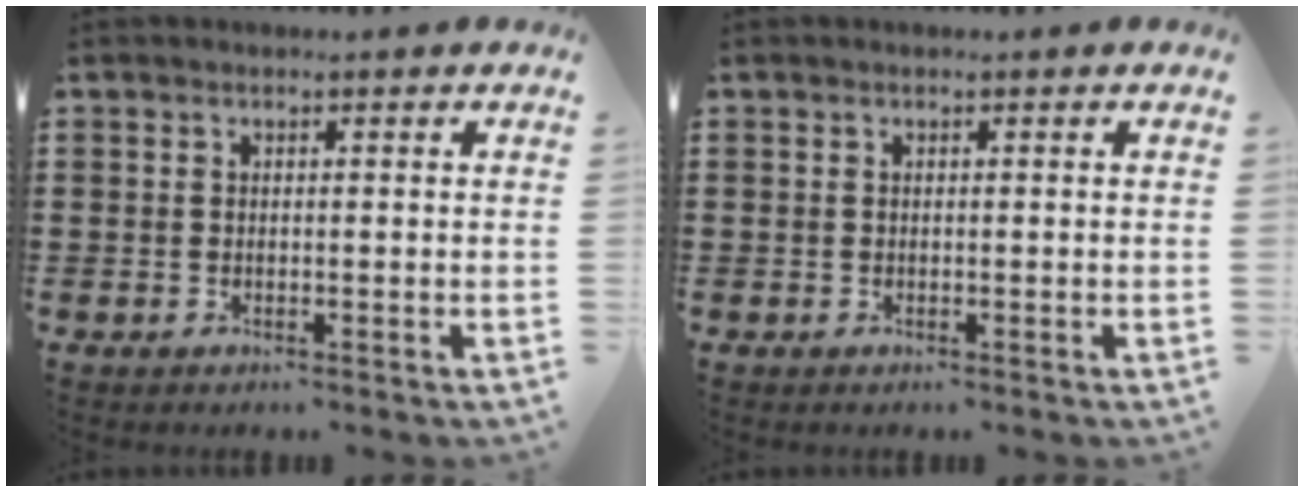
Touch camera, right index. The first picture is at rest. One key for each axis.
{"total": 0.0}